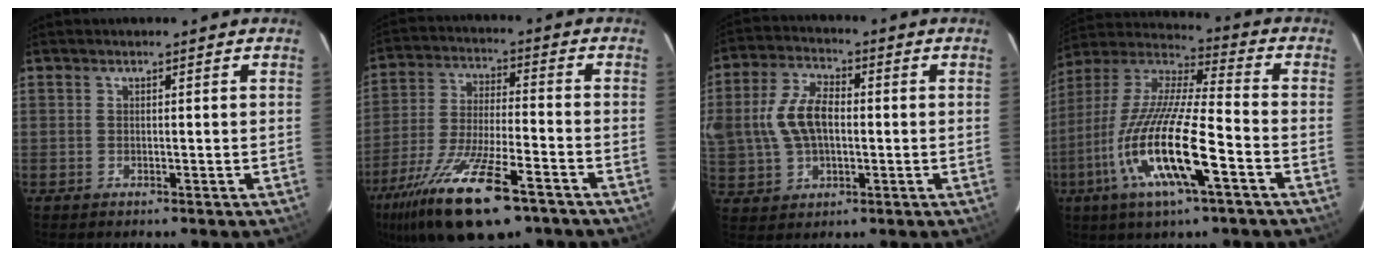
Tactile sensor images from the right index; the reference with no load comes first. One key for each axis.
{"total": 20.2, "fx": -12.9, "fy": 5.9, "fz": 14.4, "tx": -0.290, "ty": -0.052, "tz": -0.229}
{"total": 14.3, "fx": 0.5, "fy": 9.7, "fz": 10.6, "tx": -0.235, "ty": 0.018, "tz": 0.016}
{"total": 19.9, "fx": -7.8, "fy": 3.3, "fz": 18.0, "tx": -0.354, "ty": -0.031, "tz": -0.156}